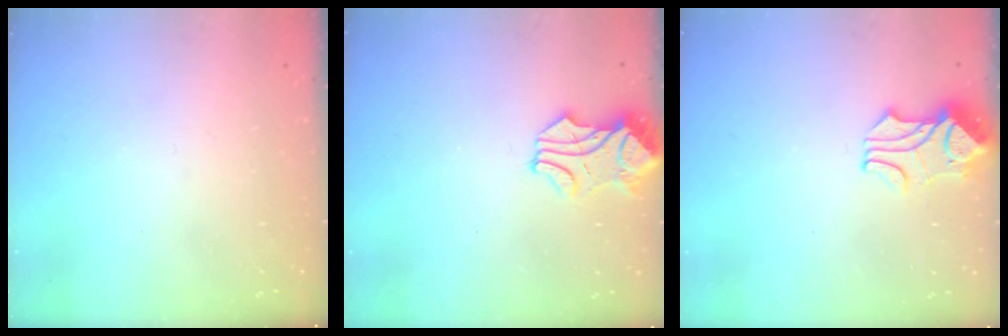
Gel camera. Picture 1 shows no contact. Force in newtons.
{"total": 1.6, "press": 1.3, "slide": 0.9}
{"total": 1.6, "press": 1.2, "slide": 1.0}